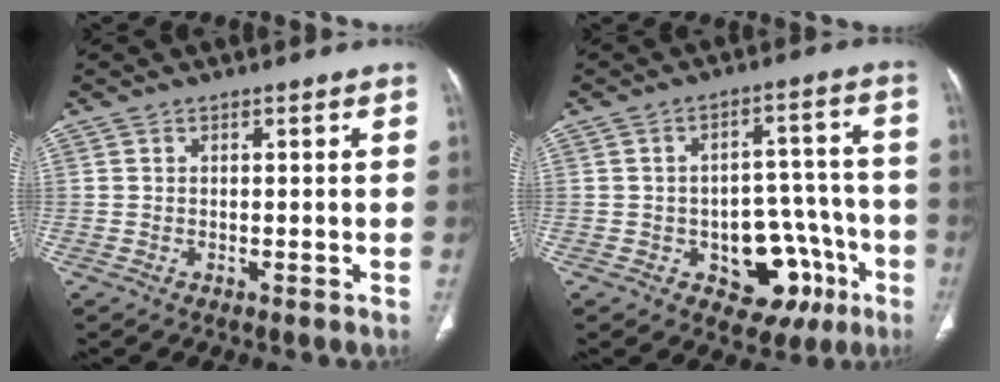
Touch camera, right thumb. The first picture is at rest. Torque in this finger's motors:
{"motor_torque": [3.98, 1.04, 0.89, -1.04, 0.29]}